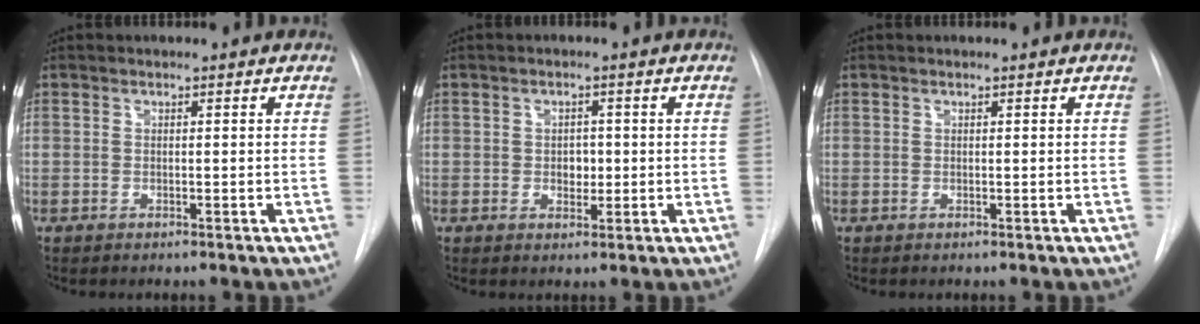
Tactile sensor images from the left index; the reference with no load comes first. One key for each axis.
{"total": 2.4, "fx": 0.0, "fy": 1.7, "fz": 1.6, "tx": -0.022, "ty": 0.001, "tz": 0.003}
{"total": 0.0}